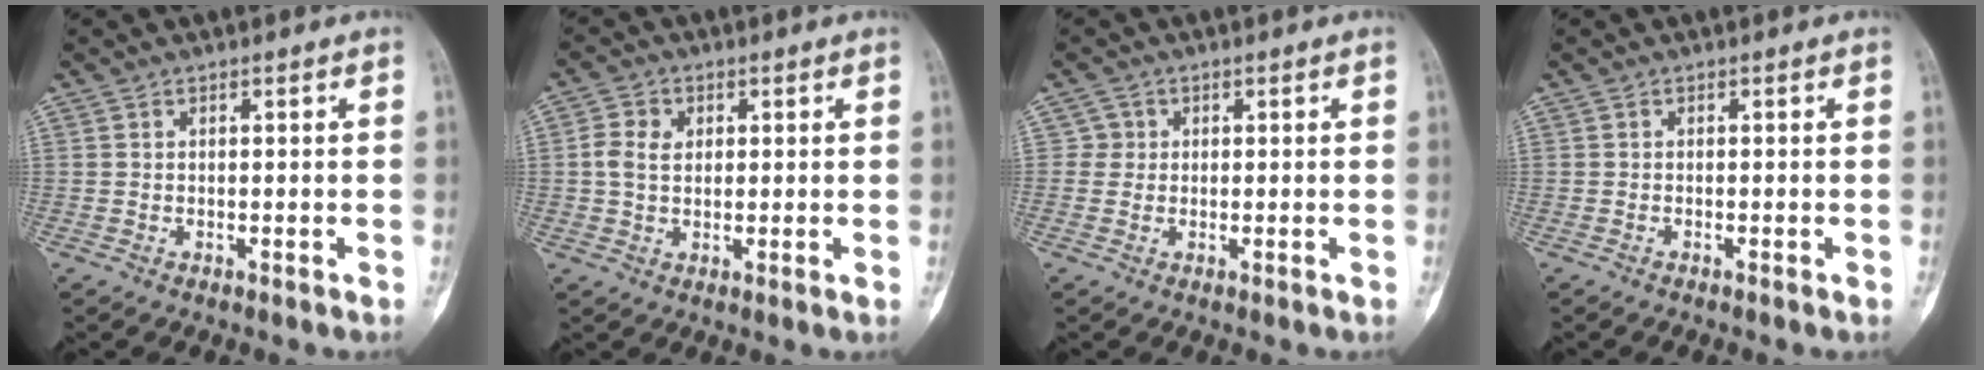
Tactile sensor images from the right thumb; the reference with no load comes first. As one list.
[{"total": 4.0, "force": [0.7, 3.0, 2.4], "torque": [-0.037, 0.001, 0.010]}, {"total": 1.8, "force": [0.2, 1.8, -0.1], "torque": [0.015, 0.005, -0.002]}, {"total": 0.0}]